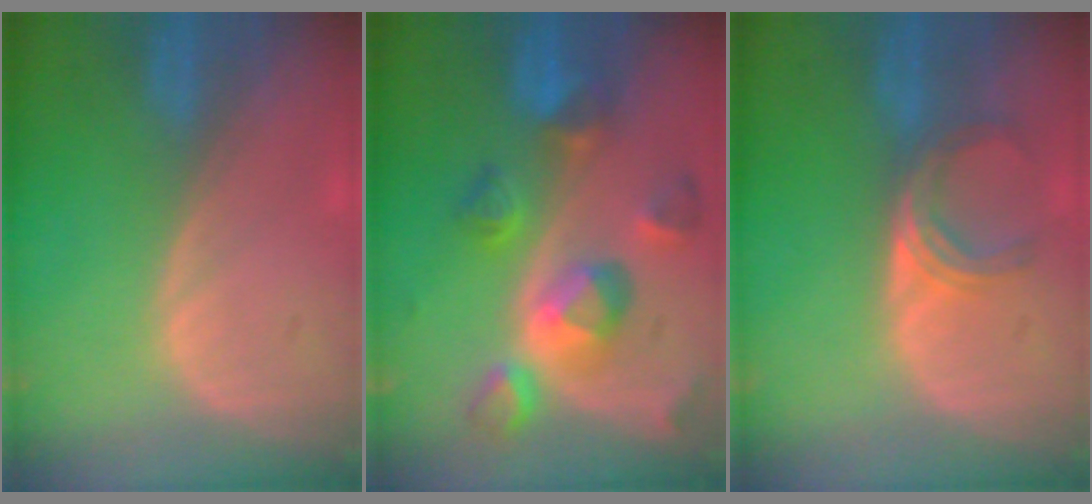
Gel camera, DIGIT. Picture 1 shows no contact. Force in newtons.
{"total": 10.4, "press": 9.3, "slide": 4.7}
{"total": 5.1, "press": 4.5, "slide": 2.4}